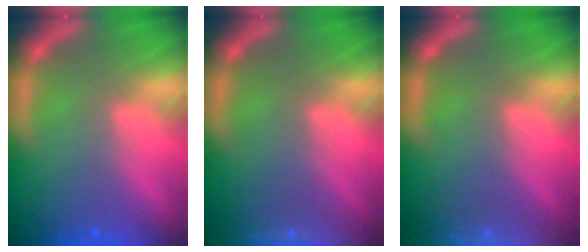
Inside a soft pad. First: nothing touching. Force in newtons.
{"total": 6.5}
{"total": 9.5}